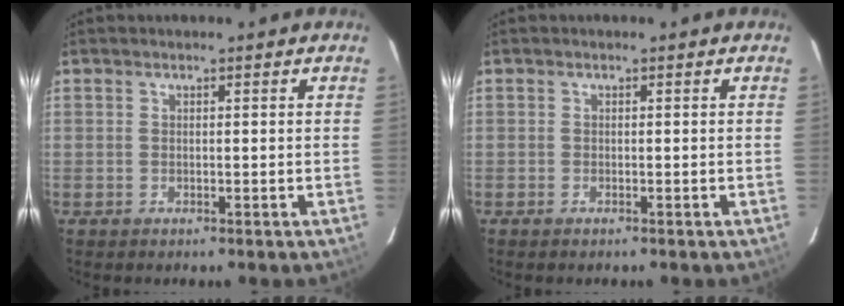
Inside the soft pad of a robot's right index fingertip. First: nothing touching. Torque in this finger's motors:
{"motor_torque": [-0.11, 0.02, 0.04, 0.01]}